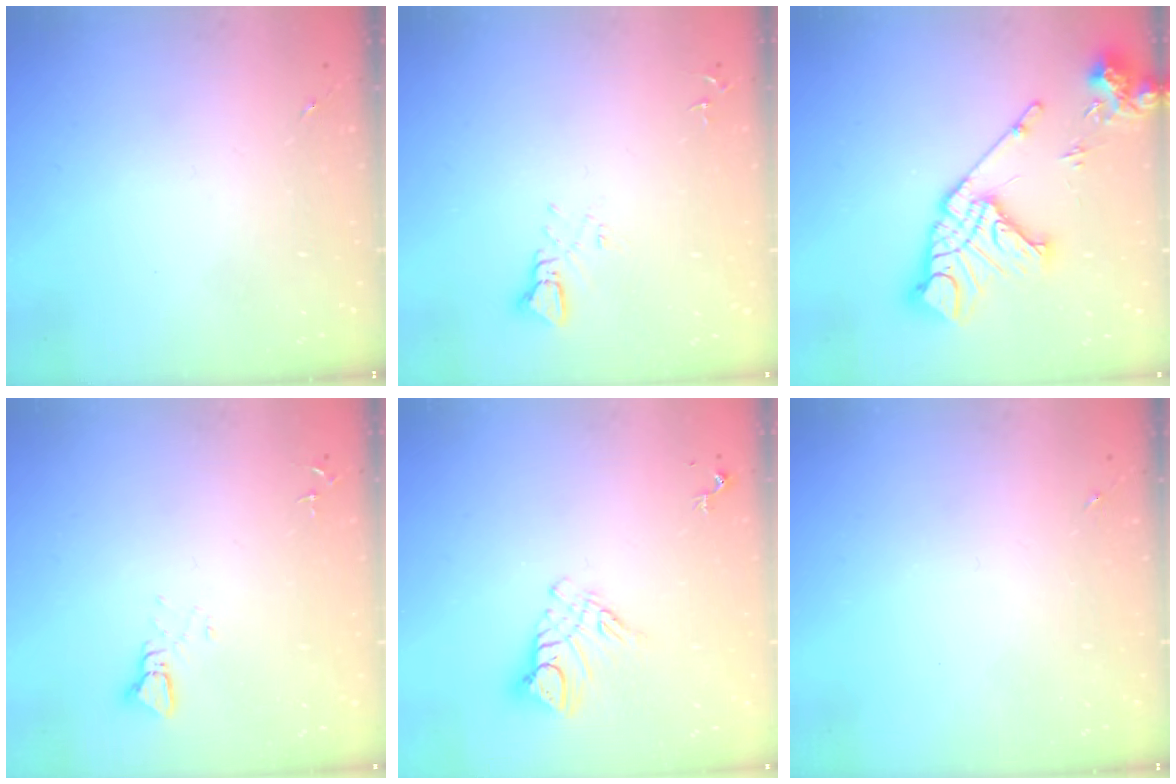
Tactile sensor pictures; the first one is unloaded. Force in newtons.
{"total": 3.8, "press": 3.8, "slide": 0.3}
{"total": 19.0, "press": 18.8, "slide": 2.3}
{"total": 2.4, "press": 2.4, "slide": 0.1}
{"total": 9.8, "press": 9.7, "slide": 0.8}
{"total": 0.0}